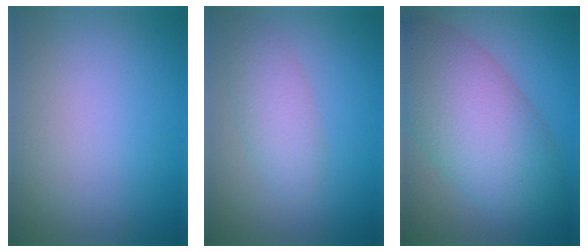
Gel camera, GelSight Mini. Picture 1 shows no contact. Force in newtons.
{"total": 3.0, "press": 3.0, "slide": 0.2}
{"total": 9.9, "press": 9.9, "slide": 0.4}